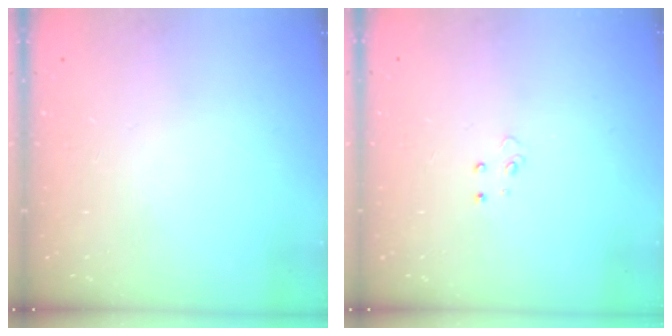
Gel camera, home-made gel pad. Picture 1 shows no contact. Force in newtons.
{"total": 3.6, "press": 3.6, "slide": 0.4}